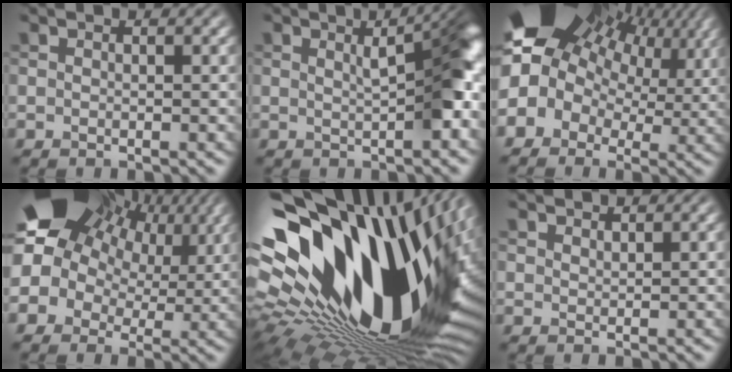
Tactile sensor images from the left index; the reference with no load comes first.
{"total": 5.2, "force": [0.6, 1.2, 5.1], "torque": [-0.064, 0.013, 0.008]}
{"total": 18.3, "force": [6.8, 12.4, 11.6], "torque": [-0.234, 0.039, 0.103]}
{"total": 18.0, "force": [8.2, 12.5, 10.0], "torque": [-0.213, 0.047, 0.125]}
{"total": 21.7, "force": [4.3, 11.7, 17.8], "torque": [-0.309, -0.027, 0.081]}
{"total": 1.0, "force": [1.0, 0.3, 0.0], "torque": [-0.002, -0.001, 0.019]}